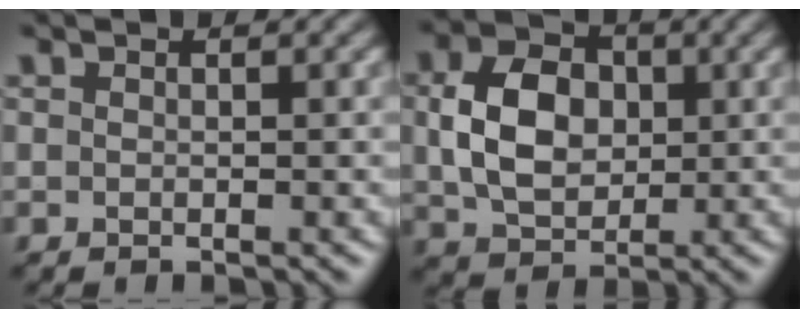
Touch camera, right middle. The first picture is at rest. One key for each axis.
{"total": 6.4, "fx": 0.6, "fy": 4.7, "fz": 4.3, "tx": -0.092, "ty": 0.003, "tz": 0.011}